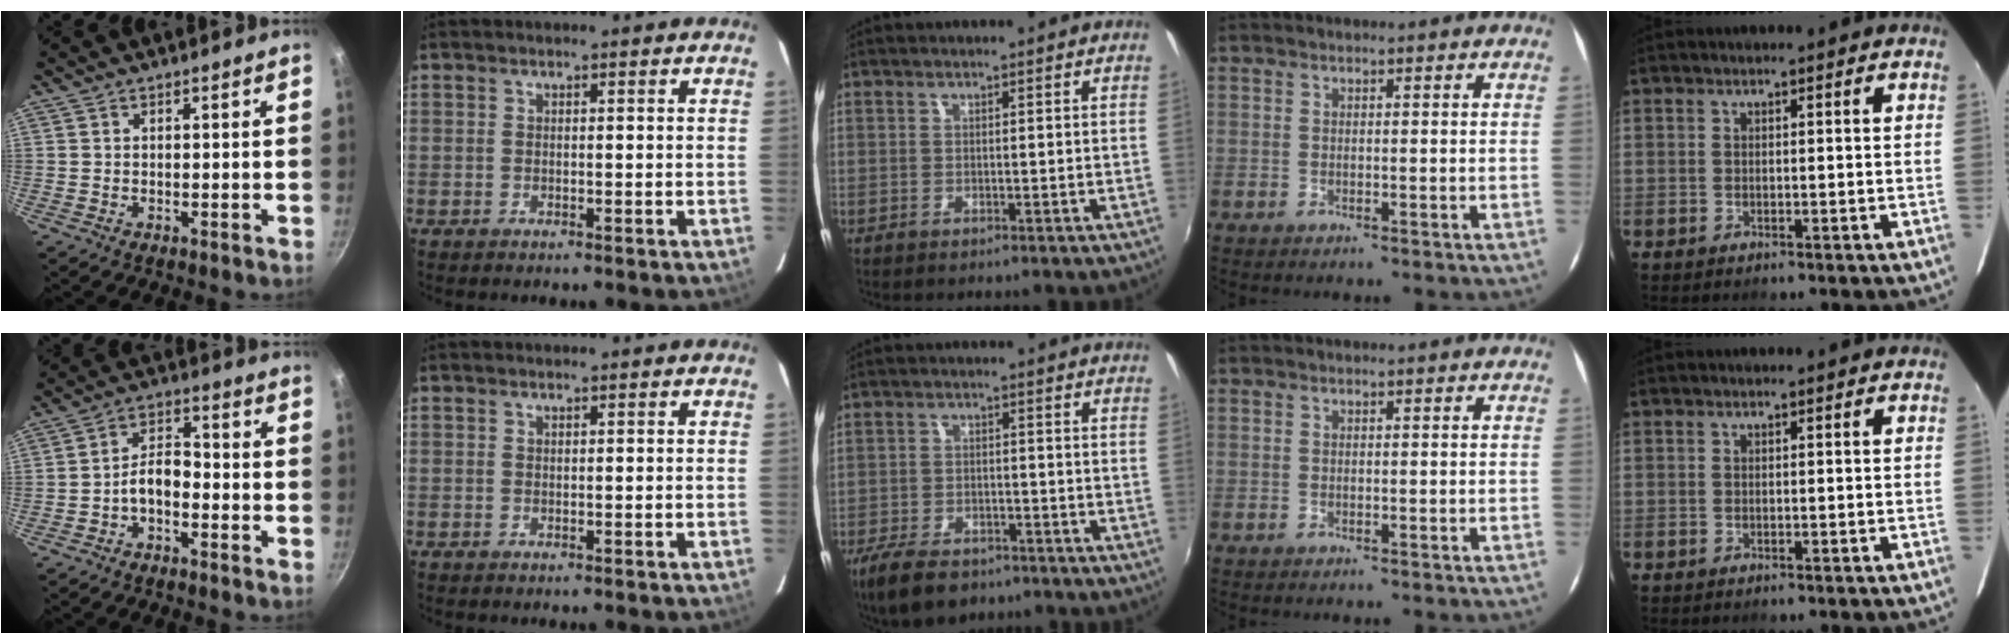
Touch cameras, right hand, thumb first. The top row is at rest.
{"thumb": {"total": 5.4, "force": [-2.5, 2.9, 3.8], "torque": [-0.057, 0.039, -0.049]}, "middle": {"total": 10.4, "force": [-7.5, 4.9, 5.2], "torque": [-0.131, -0.019, -0.131]}}